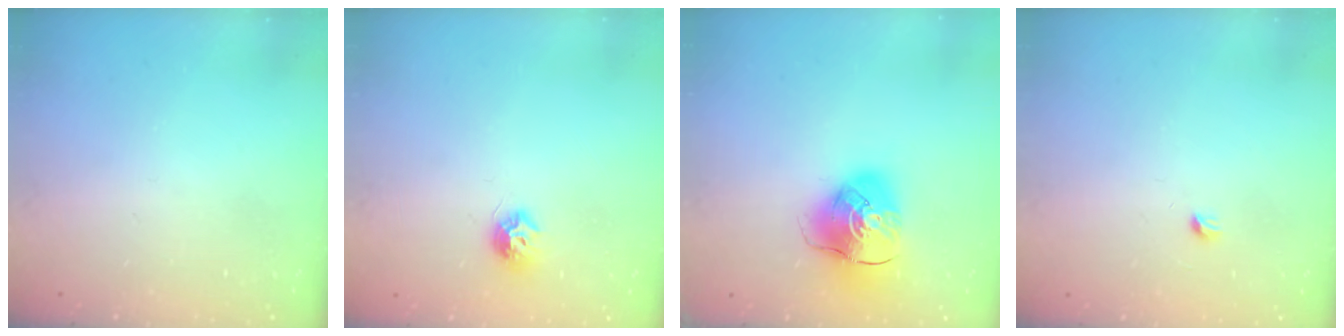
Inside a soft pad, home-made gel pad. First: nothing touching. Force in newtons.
{"total": 7.0, "press": 6.9, "slide": 0.5}
{"total": 12.6, "press": 12.5, "slide": 1.6}
{"total": 2.9, "press": 2.9, "slide": 0.4}